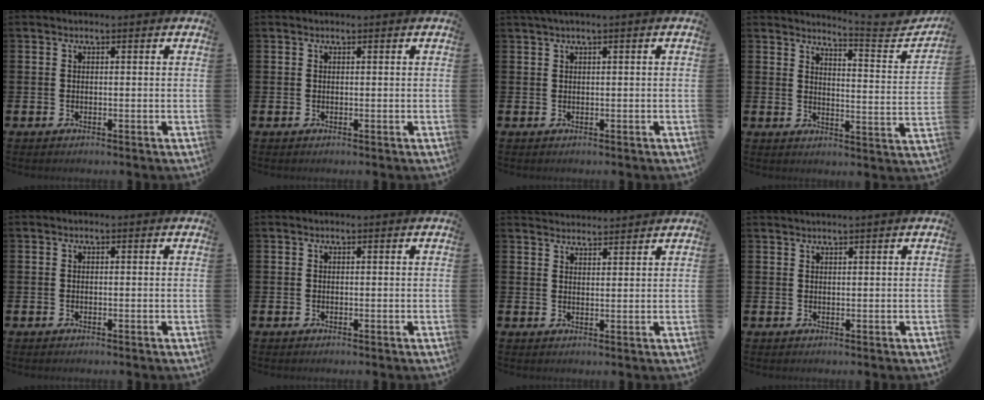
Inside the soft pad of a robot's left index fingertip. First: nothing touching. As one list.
[{"total": 0.0}, {"total": 0.9, "force": [0.5, -0.1, 0.8], "torque": [-0.015, 0.001, 0.008]}, {"total": 4.6, "force": [4.2, 0.3, 1.8], "torque": [-0.021, -0.052, 0.056]}, {"total": 0.0}, {"total": 0.0}, {"total": 3.0, "force": [2.9, 0.3, -0.2], "torque": [-0.004, -0.014, 0.055]}, {"total": 0.8, "force": [0.8, -0.2, 0.2], "torque": [-0.009, 0.002, 0.017]}]